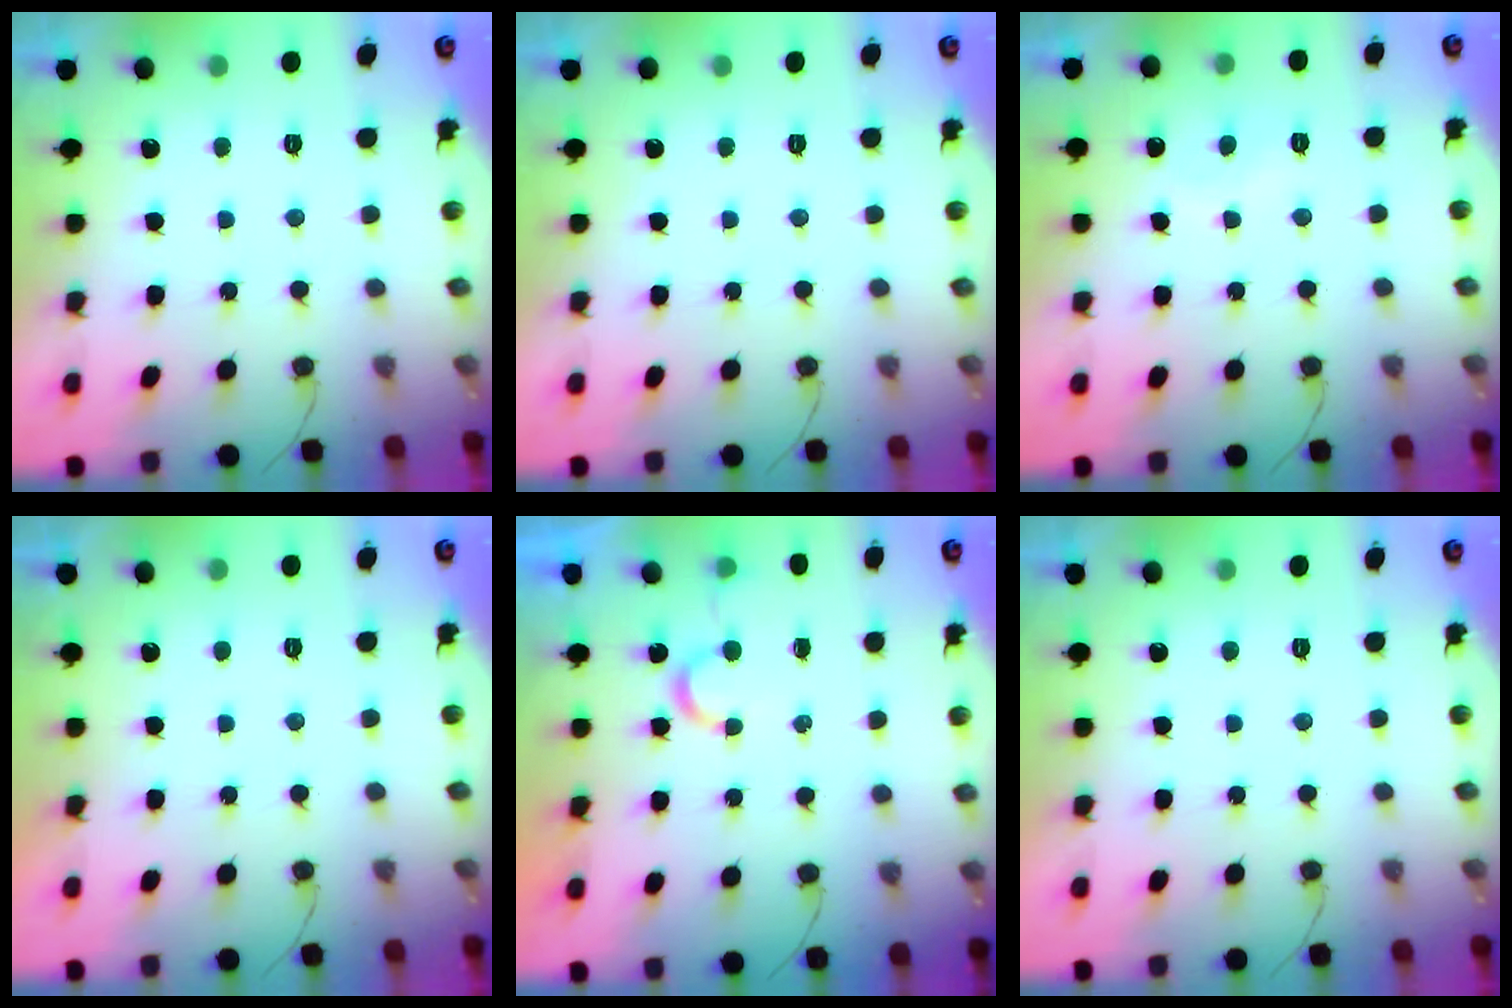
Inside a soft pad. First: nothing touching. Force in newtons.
{"total": 0.0}
{"total": 5.4, "press": 5.4, "slide": 0.5}
{"total": 1.7, "press": 1.7, "slide": 0.1}
{"total": 4.6, "press": 4.6, "slide": 0.3}
{"total": 1.7, "press": 1.7, "slide": 0.1}